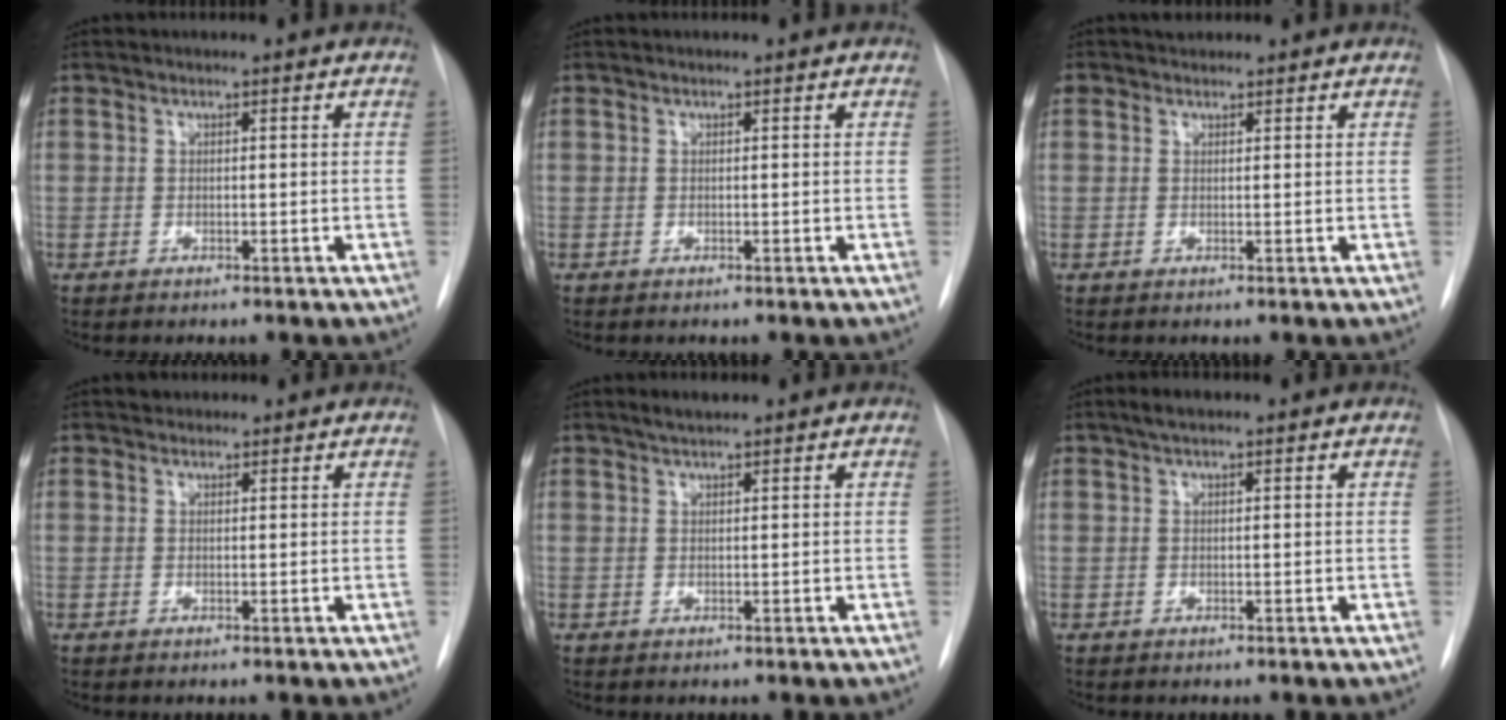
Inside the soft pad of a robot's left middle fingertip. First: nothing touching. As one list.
[{"total": 0.0}, {"total": 1.9, "force": [1.5, 1.2, 0.1], "torque": [-0.005, 0.018, 0.026]}, {"total": 1.2, "force": [1.0, 0.7, 0.0], "torque": [0.000, 0.009, 0.014]}, {"total": 1.7, "force": [1.4, 0.2, 0.9], "torque": [-0.022, 0.005, 0.028]}, {"total": 1.7, "force": [1.2, 0.5, 1.2], "torque": [-0.023, 0.015, 0.020]}]